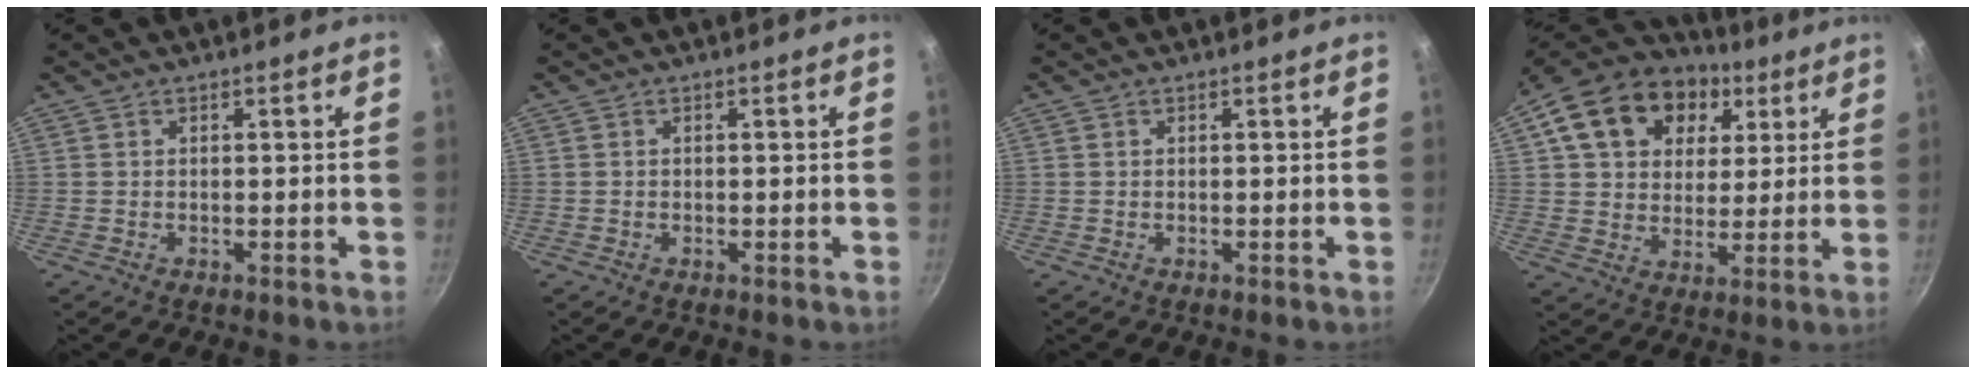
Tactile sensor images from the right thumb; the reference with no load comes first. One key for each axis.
{"total": 0.0}
{"total": 0.0}
{"total": 20.6, "fx": 7.8, "fy": 15.3, "fz": 11.3, "tx": -0.188, "ty": 0.009, "tz": 0.125}